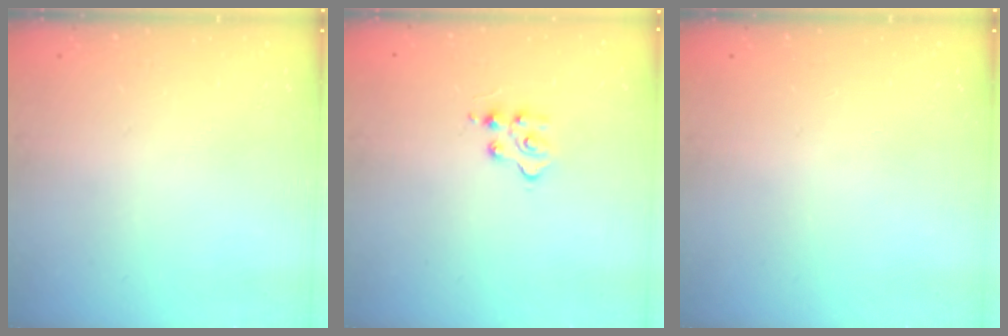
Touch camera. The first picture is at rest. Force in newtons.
{"total": 4.6, "press": 4.5, "slide": 0.6}
{"total": 0.0}